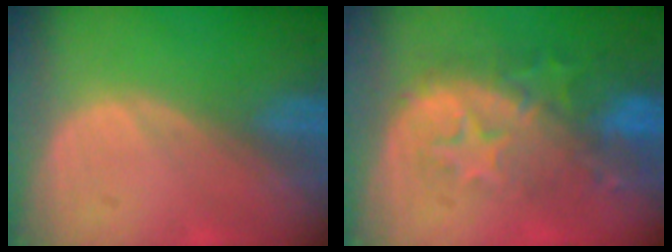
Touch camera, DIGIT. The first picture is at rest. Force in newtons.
{"total": 9.8, "press": 9.1, "slide": 3.5}